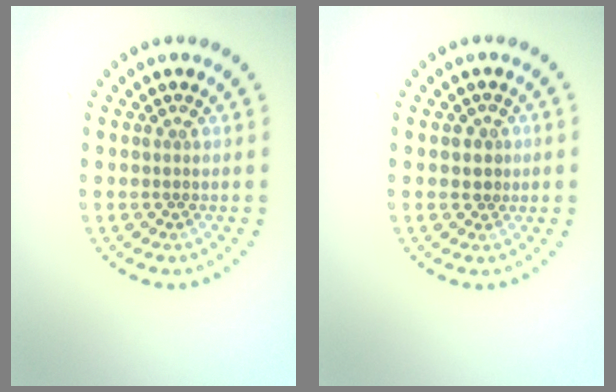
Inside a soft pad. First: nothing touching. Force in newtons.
{"total": 1.5, "press": 1.4, "slide": 0.7}